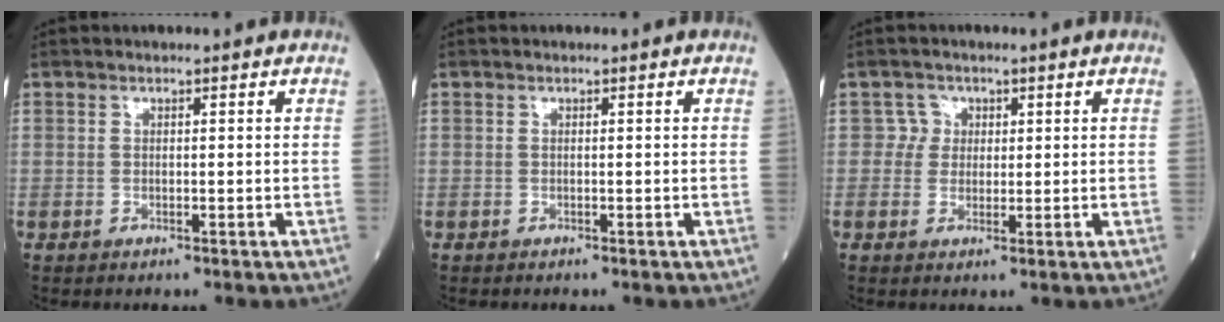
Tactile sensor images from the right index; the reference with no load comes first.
{"total": 0.0}
{"total": 2.3, "force": [0.6, 2.2, -0.1], "torque": [0.012, 0.002, 0.004]}